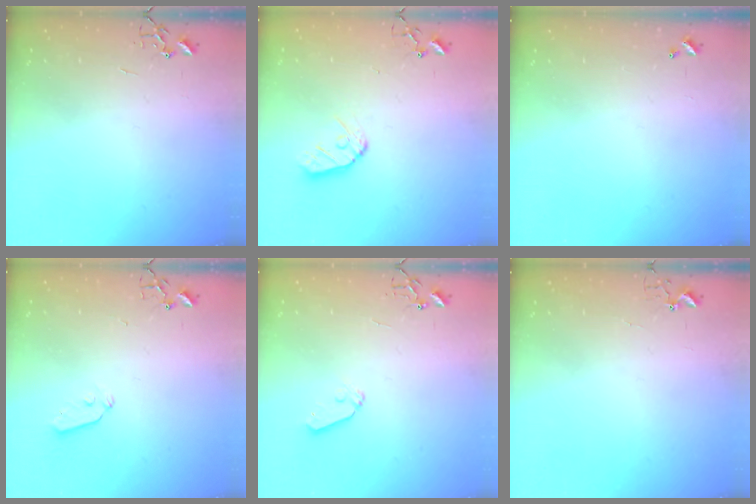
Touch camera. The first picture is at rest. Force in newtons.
{"total": 9.0, "press": 8.9, "slide": 0.8}
{"total": 0.0}
{"total": 3.3, "press": 3.3, "slide": 0.4}
{"total": 6.5, "press": 6.5, "slide": 0.6}
{"total": 4.2, "press": 4.2, "slide": 0.4}